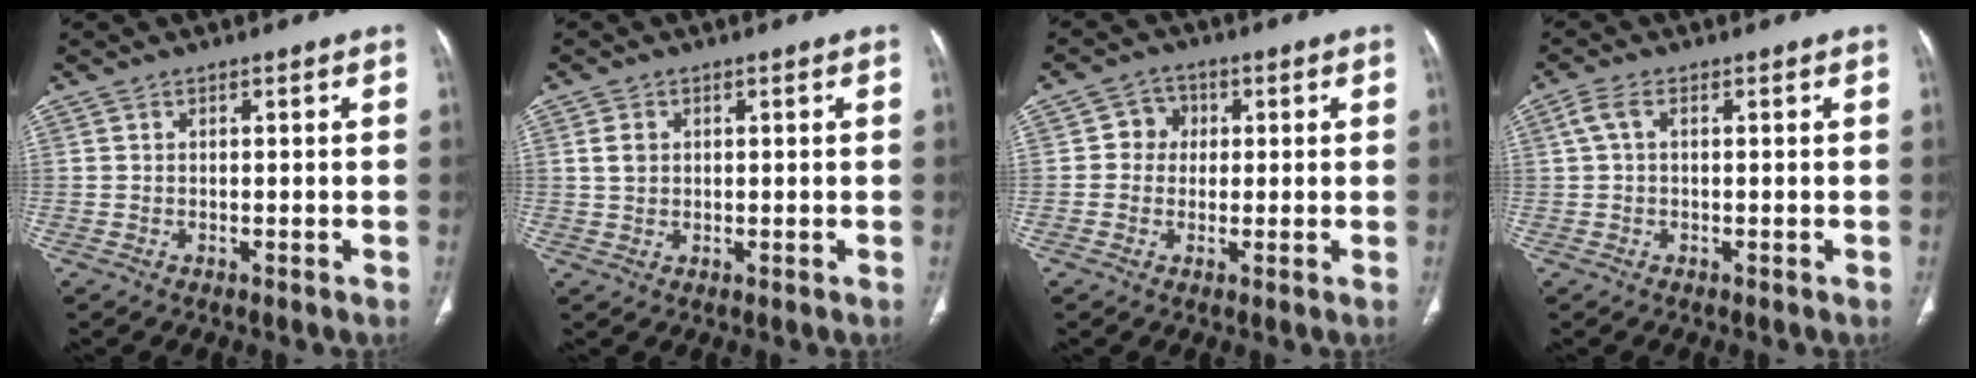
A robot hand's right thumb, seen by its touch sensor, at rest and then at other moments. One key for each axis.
{"total": 2.3, "fx": 0.6, "fy": 1.8, "fz": 1.3, "tx": -0.021, "ty": -0.001, "tz": 0.015}
{"total": 4.3, "fx": 0.5, "fy": 4.0, "fz": 1.4, "tx": 0.008, "ty": 0.009, "tz": 0.000}
{"total": 2.7, "fx": 0.6, "fy": 1.4, "fz": 2.2, "tx": -0.056, "ty": 0.015, "tz": 0.012}